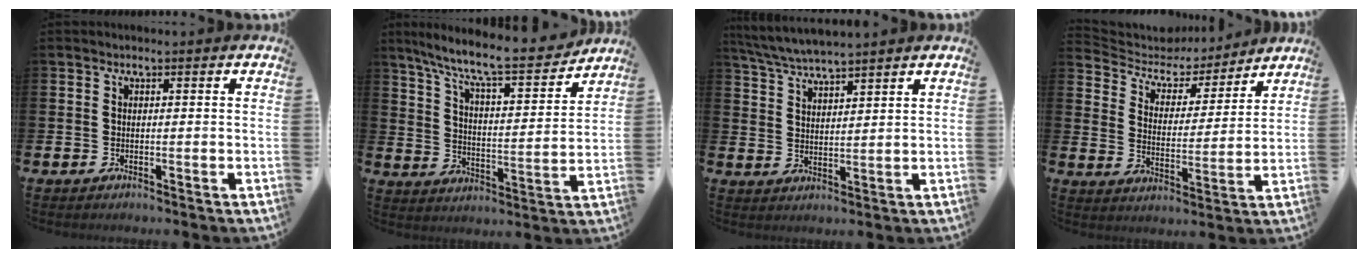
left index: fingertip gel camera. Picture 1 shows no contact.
{"total": 9.9, "force": [8.9, 1.0, 4.2], "torque": [-0.111, -0.065, 0.149]}
{"total": 4.9, "force": [4.8, 0.1, 1.0], "torque": [-0.040, -0.024, 0.087]}
{"total": 5.0, "force": [4.4, 2.4, 0.5], "torque": [-0.043, -0.037, 0.070]}